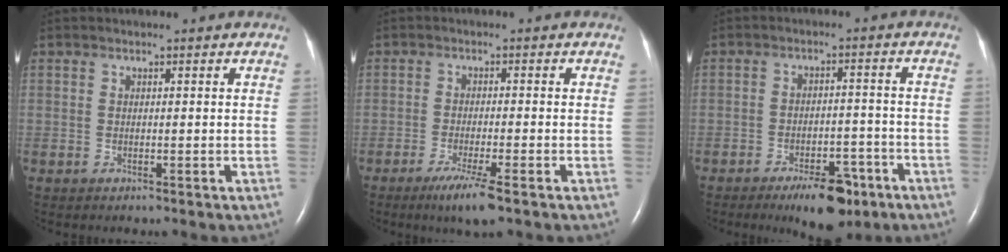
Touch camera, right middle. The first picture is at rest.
{"total": 5.1, "force": [-3.1, -0.1, 4.0], "torque": [-0.078, -0.016, -0.056]}
{"total": 8.1, "force": [-5.4, 3.1, 5.2], "torque": [-0.076, 0.000, -0.079]}